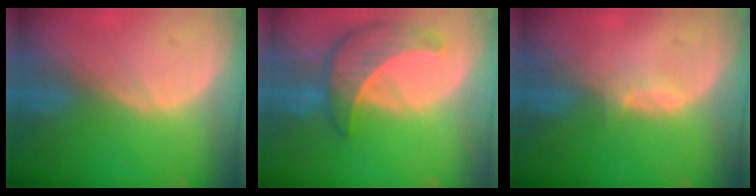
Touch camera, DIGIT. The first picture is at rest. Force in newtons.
{"total": 8.7, "press": 7.9, "slide": 3.7}
{"total": 1.7, "press": 1.7, "slide": 0.6}